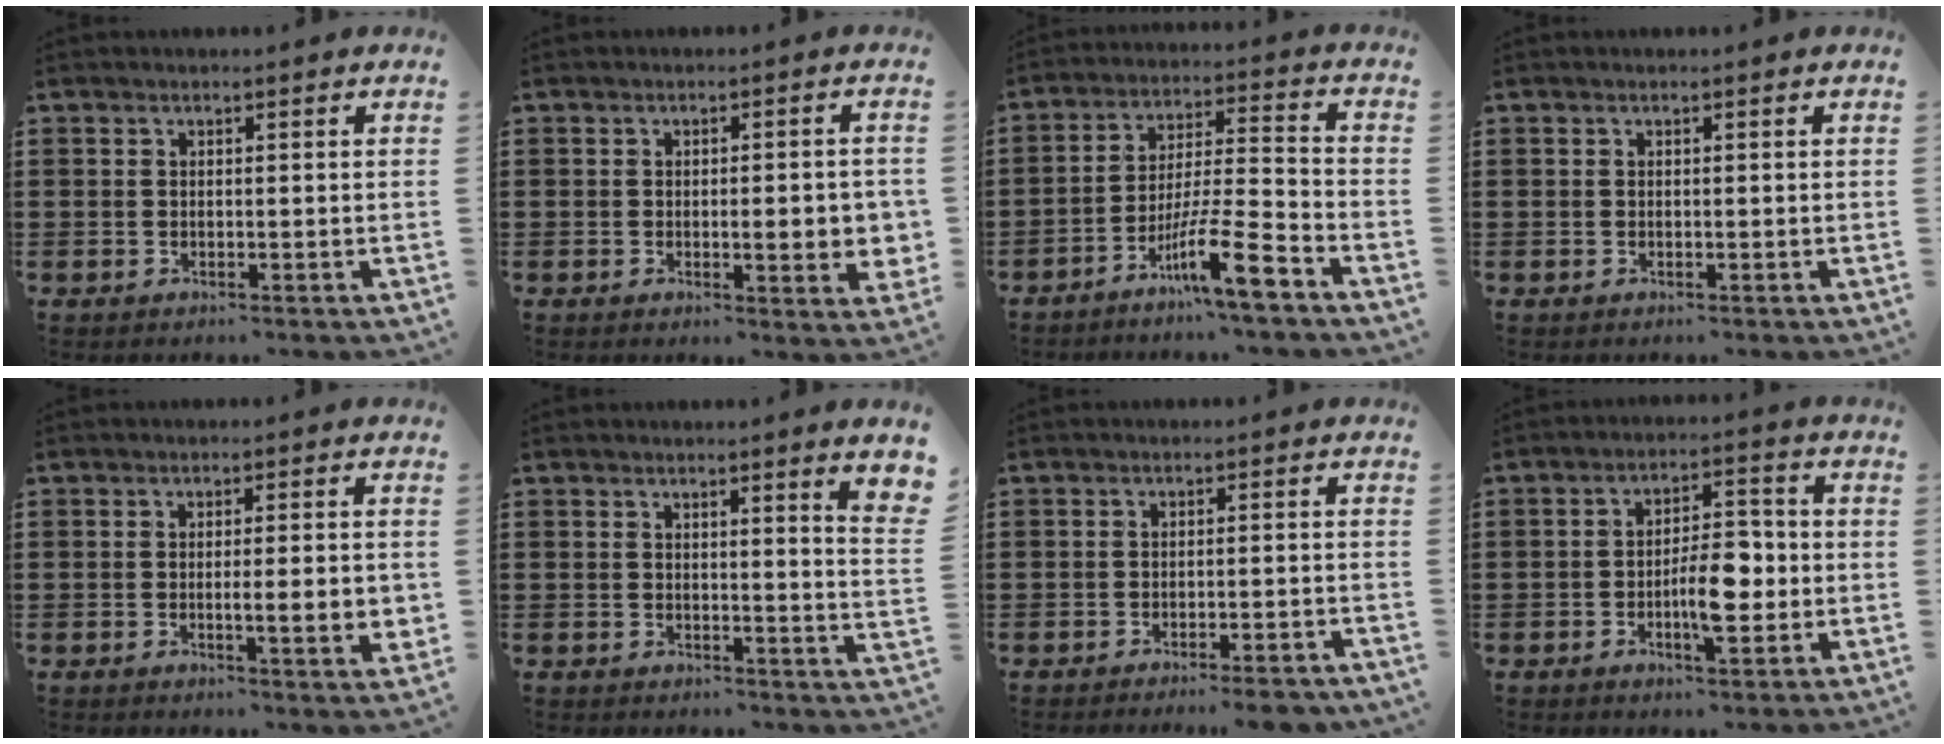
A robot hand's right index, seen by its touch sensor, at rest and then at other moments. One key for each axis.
{"total": 5.4, "fx": -0.7, "fy": 1.1, "fz": 5.3, "tx": -0.070, "ty": -0.009, "tz": -0.013}
{"total": 11.4, "fx": -7.2, "fy": 1.5, "fz": 8.7, "tx": -0.160, "ty": 0.003, "tz": -0.134}
{"total": 0.0}
{"total": 5.1, "fx": -0.7, "fy": 0.4, "fz": 5.0, "tx": -0.075, "ty": -0.012, "tz": -0.013}
{"total": 3.0, "fx": 1.8, "fy": -0.3, "fz": 2.3, "tx": -0.035, "ty": -0.012, "tz": 0.027}
{"total": 3.0, "fx": -2.6, "fy": 0.0, "fz": 1.4, "tx": -0.023, "ty": -0.001, "tz": -0.051}
{"total": 7.4, "fx": -1.7, "fy": 2.9, "fz": 6.6, "tx": -0.113, "ty": 0.004, "tz": -0.034}